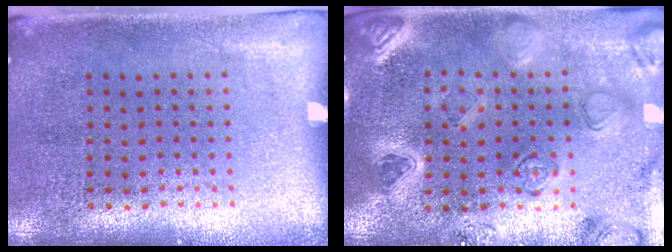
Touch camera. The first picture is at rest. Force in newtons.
{"total": 2.3, "press": 2.2, "slide": 0.2}